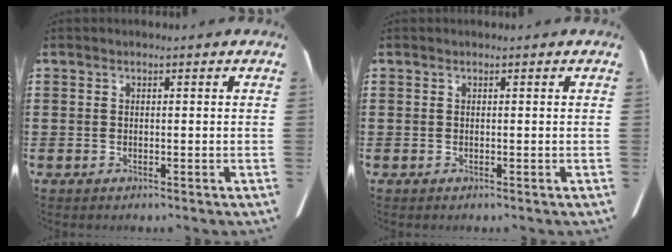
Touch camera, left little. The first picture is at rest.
{"total": 0.0}